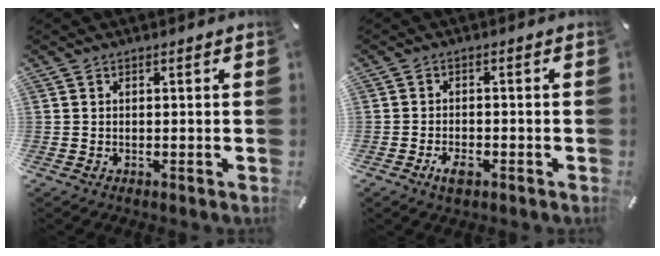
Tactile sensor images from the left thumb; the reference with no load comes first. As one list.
[{"total": 3.5, "force": [-2.0, 1.8, 2.3], "torque": [-0.050, 0.003, -0.038]}]